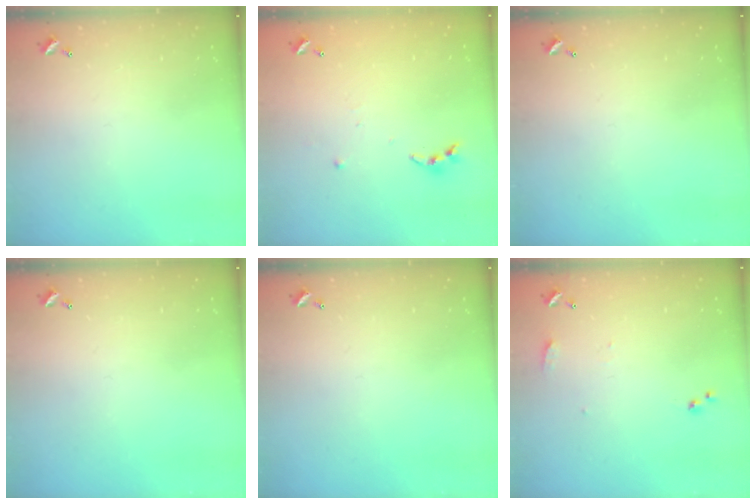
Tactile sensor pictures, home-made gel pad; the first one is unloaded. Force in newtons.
{"total": 4.2, "press": 4.2, "slide": 0.2}
{"total": 0.0}
{"total": 0.0}
{"total": 0.0}
{"total": 7.3, "press": 7.3, "slide": 0.8}